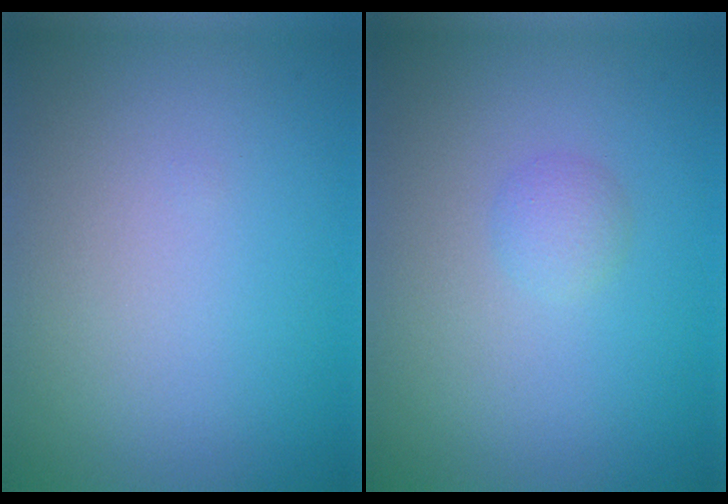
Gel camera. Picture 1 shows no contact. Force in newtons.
{"total": 1.3, "press": 1.3, "slide": 0.1}